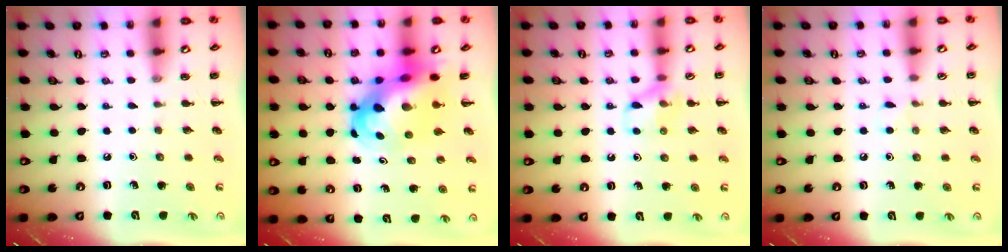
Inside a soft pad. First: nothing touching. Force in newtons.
{"total": 10.1, "press": 9.7, "slide": 2.8}
{"total": 9.1, "press": 9.1, "slide": 0.7}
{"total": 4.4, "press": 4.1, "slide": 1.6}